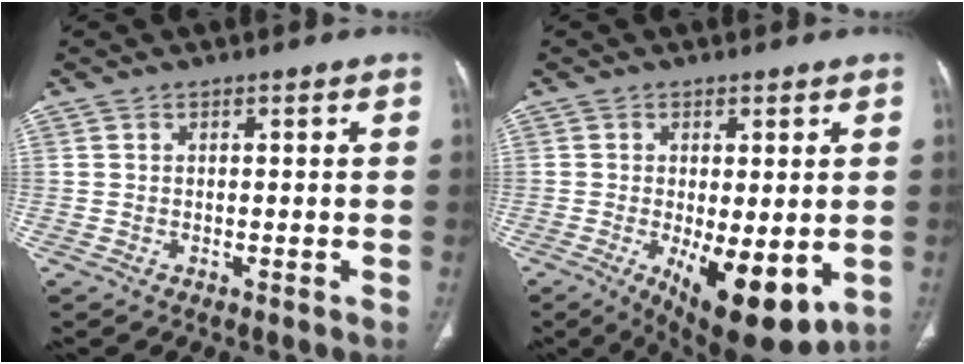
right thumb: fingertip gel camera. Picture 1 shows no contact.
{"total": 12.8, "force": [-3.1, 4.8, 11.5], "torque": [-0.167, -0.027, -0.030]}